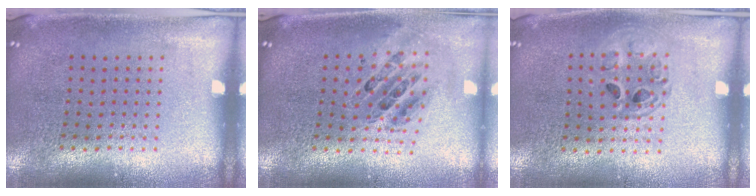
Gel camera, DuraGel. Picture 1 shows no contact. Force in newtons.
{"total": 0.8, "press": 0.7, "slide": 0.1}
{"total": 1.3, "press": 1.3, "slide": 0.4}